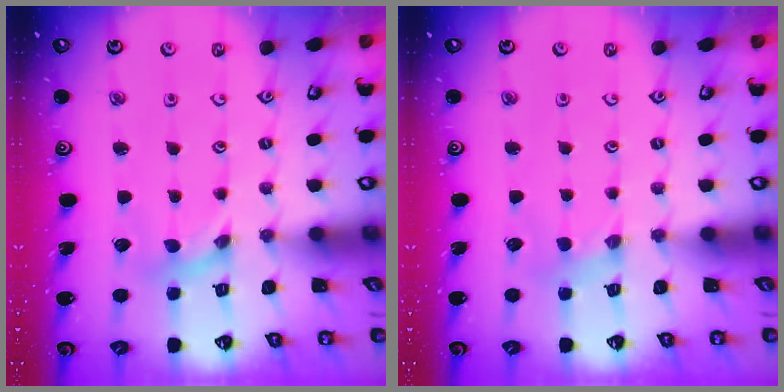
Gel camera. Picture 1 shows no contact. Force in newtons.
{"total": 1.5, "press": 1.4, "slide": 0.3}